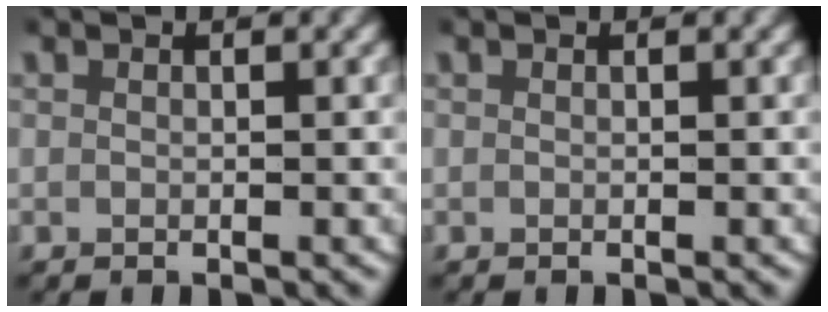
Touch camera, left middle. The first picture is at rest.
{"total": 0.0}